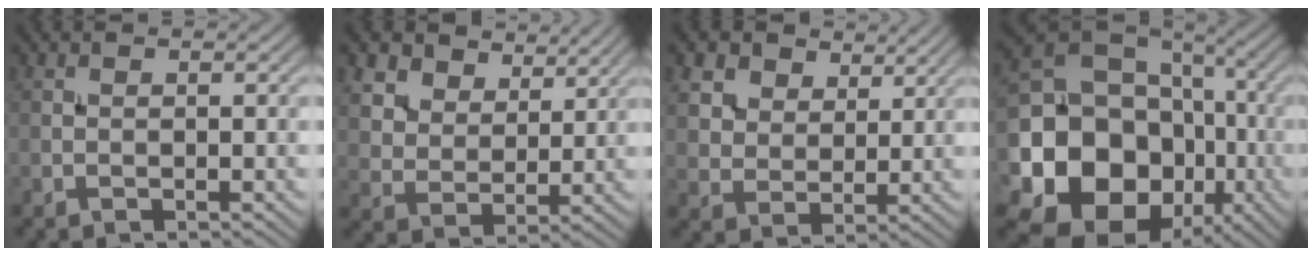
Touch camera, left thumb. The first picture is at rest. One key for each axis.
{"total": 9.0, "fx": 6.3, "fy": 5.2, "fz": 3.7, "tx": -0.111, "ty": -0.021, "tz": 0.135}
{"total": 8.3, "fx": 5.4, "fy": 5.2, "fz": 3.5, "tx": -0.116, "ty": -0.011, "tz": 0.111}
{"total": 21.7, "fx": -5.8, "fy": 18.0, "fz": 10.5, "tx": -0.227, "ty": -0.037, "tz": -0.120}